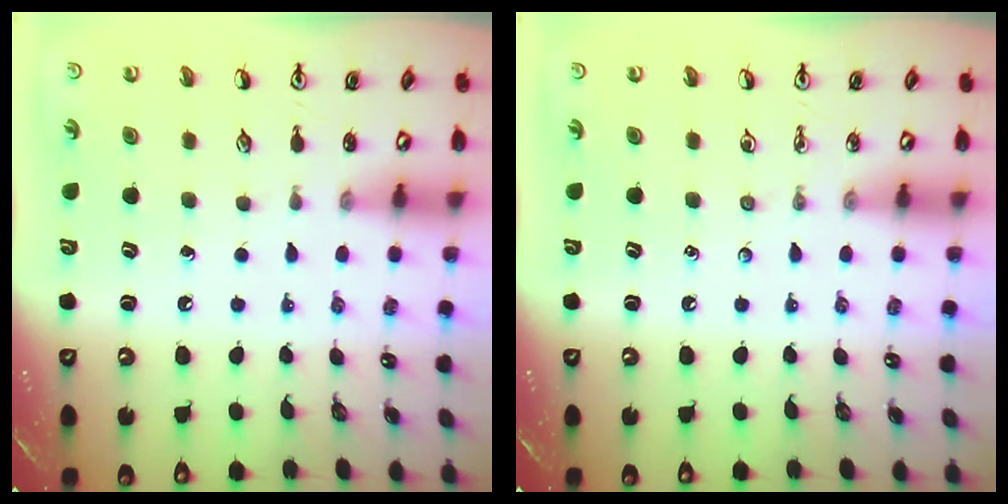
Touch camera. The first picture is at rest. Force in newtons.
{"total": 0.0}